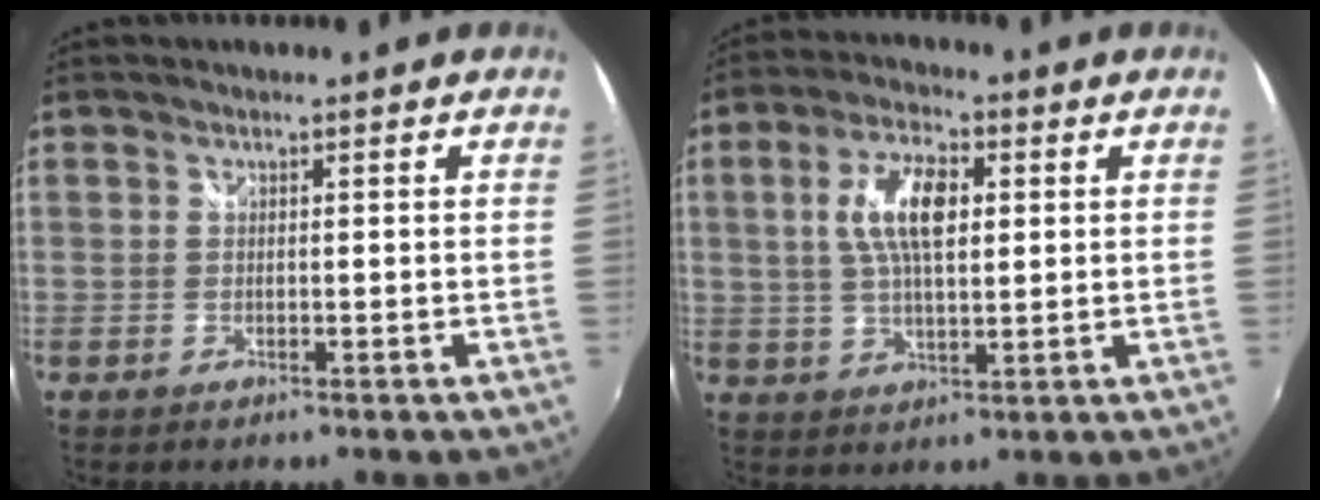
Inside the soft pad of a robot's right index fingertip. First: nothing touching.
{"total": 9.9, "force": [2.1, 4.2, 8.7], "torque": [-0.167, 0.014, 0.038]}